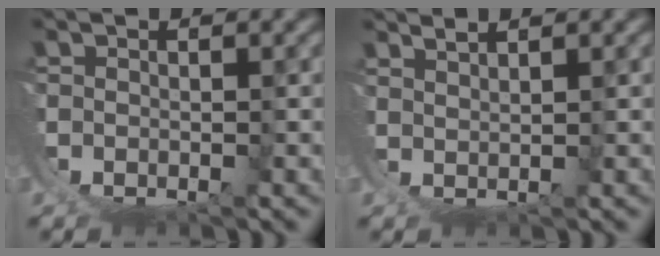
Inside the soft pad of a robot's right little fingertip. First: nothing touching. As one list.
[{"total": 2.1, "force": [1.8, -1.1, 0.3], "torque": [-0.001, 0.001, 0.036]}]